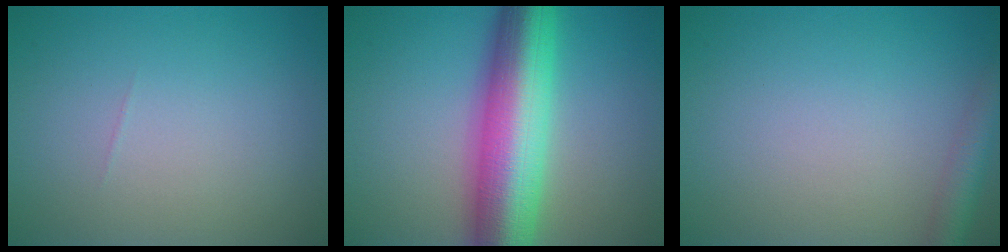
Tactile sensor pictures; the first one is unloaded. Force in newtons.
{"total": 11.8, "press": 11.8, "slide": 0.3}
{"total": 2.9, "press": 2.9, "slide": 0.1}